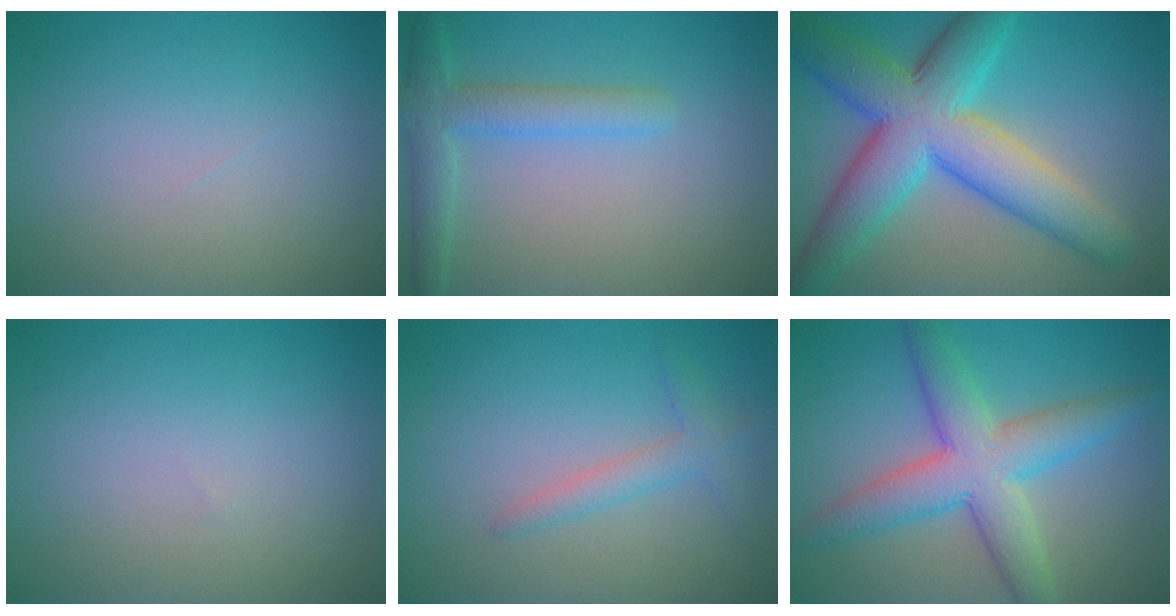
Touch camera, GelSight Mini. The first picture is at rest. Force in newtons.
{"total": 3.6, "press": 3.6, "slide": 0.4}
{"total": 10.9, "press": 10.9, "slide": 0.1}
{"total": 0.0}
{"total": 2.0, "press": 2.0, "slide": 0.1}
{"total": 6.9, "press": 6.9, "slide": 0.1}